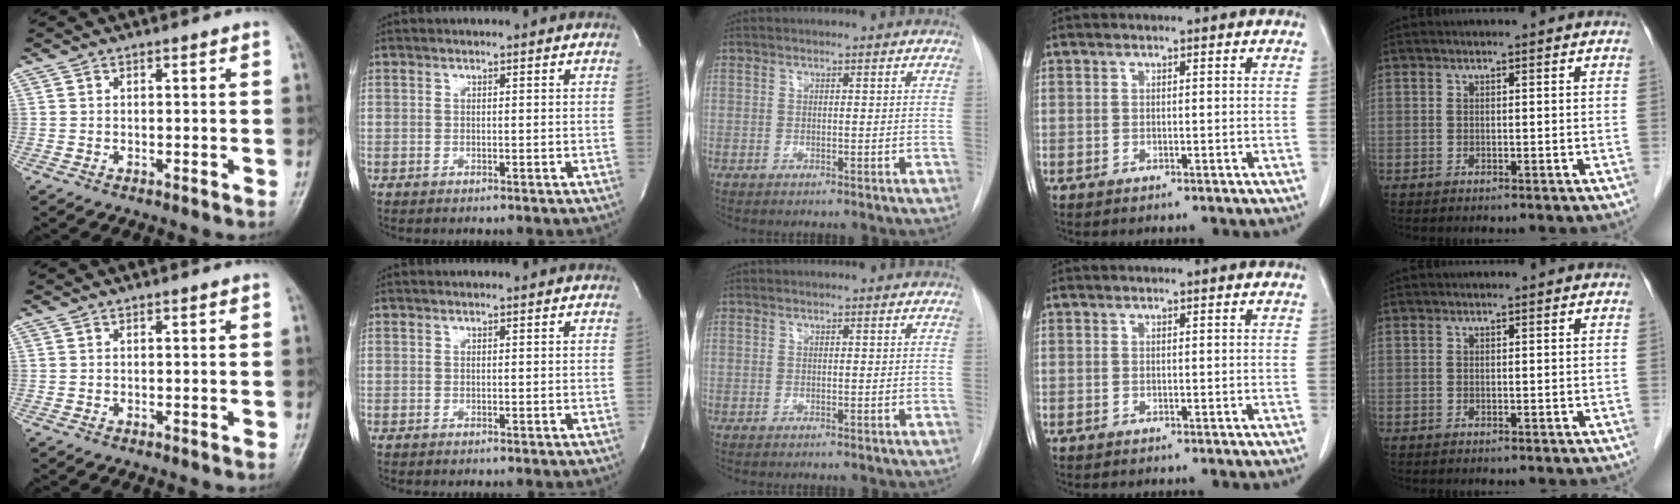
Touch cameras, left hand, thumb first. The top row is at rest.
{}